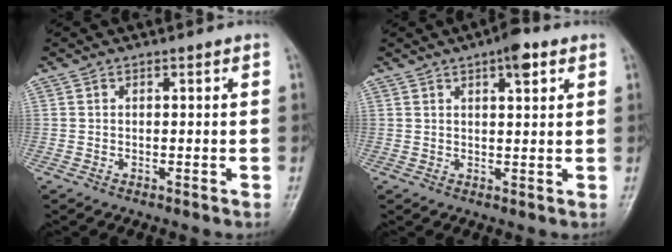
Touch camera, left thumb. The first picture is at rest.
{"total": 4.9, "force": [2.6, 1.7, 3.8], "torque": [-0.044, -0.006, 0.034]}